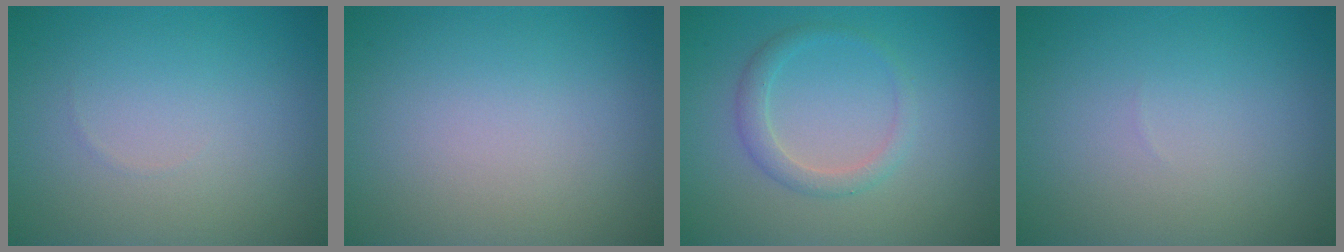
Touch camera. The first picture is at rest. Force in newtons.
{"total": 0.0}
{"total": 1.9, "press": 1.9, "slide": 0.2}
{"total": 0.0}